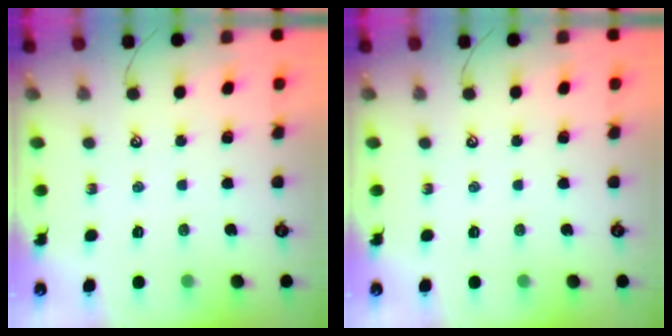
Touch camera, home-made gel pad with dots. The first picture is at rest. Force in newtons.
{"total": 0.0}